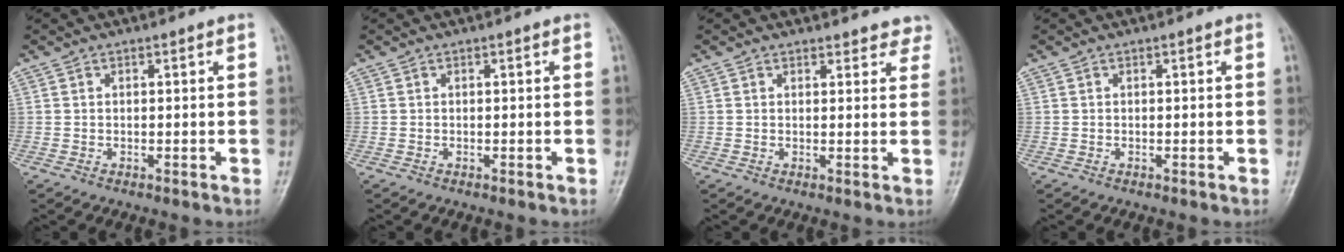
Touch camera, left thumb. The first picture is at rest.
{"total": 0.0}
{"total": 4.6, "force": [4.2, 1.8, 0.2], "torque": [0.038, -0.020, 0.029]}
{"total": 0.0}